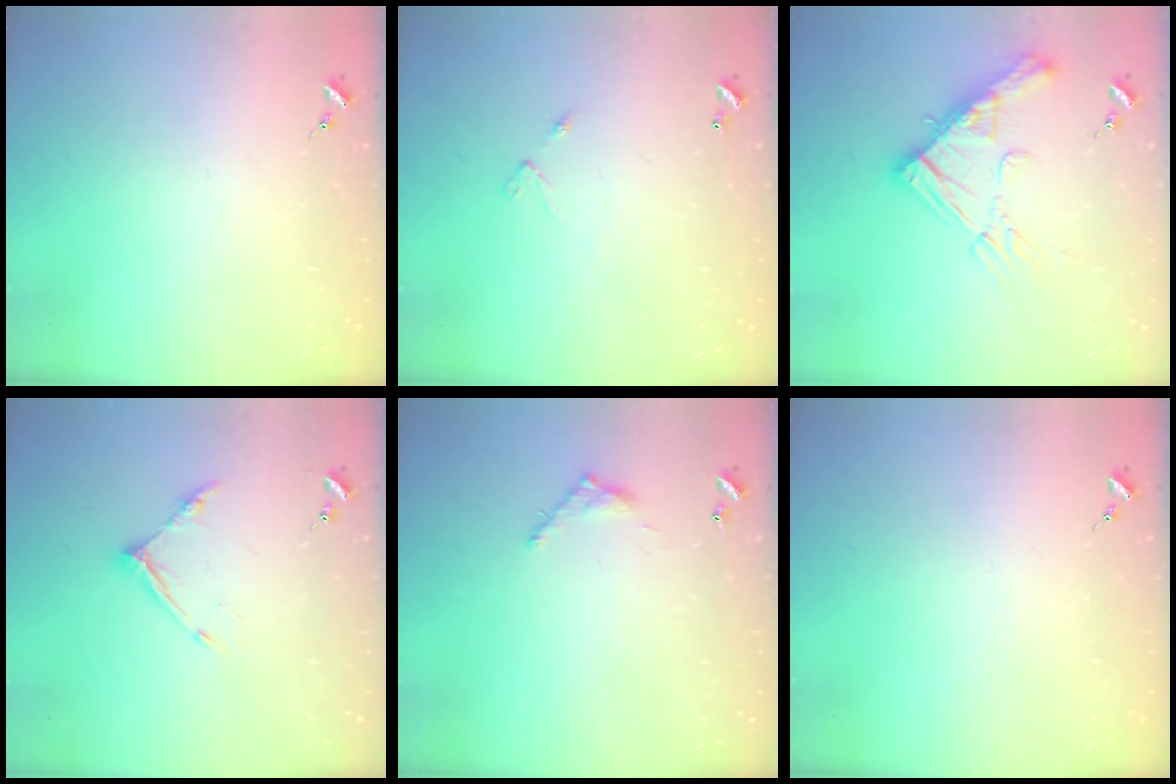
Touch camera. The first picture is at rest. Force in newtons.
{"total": 4.2, "press": 4.2, "slide": 0.4}
{"total": 17.3, "press": 17.2, "slide": 1.7}
{"total": 10.0, "press": 9.9, "slide": 0.7}
{"total": 6.3, "press": 6.3, "slide": 0.4}
{"total": 0.0}